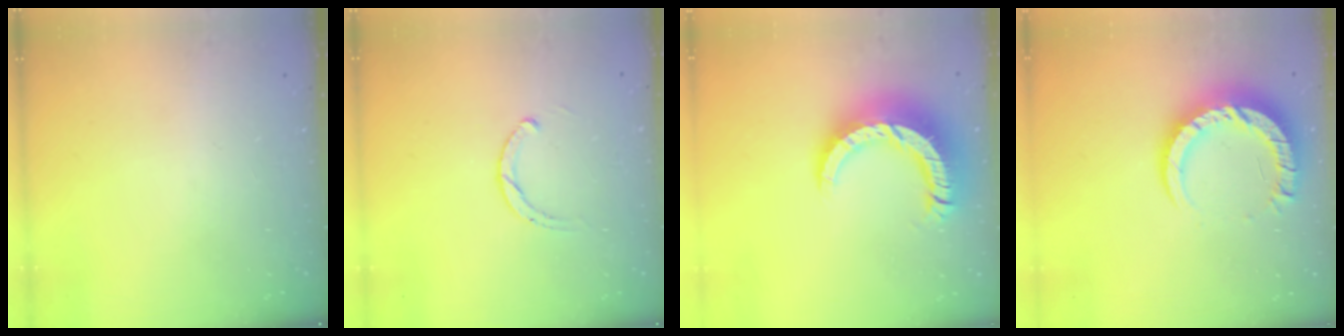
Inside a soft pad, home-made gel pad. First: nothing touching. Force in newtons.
{"total": 1.9, "press": 1.9, "slide": 0.2}
{"total": 14.4, "press": 14.3, "slide": 1.7}
{"total": 13.0, "press": 13.0, "slide": 1.0}